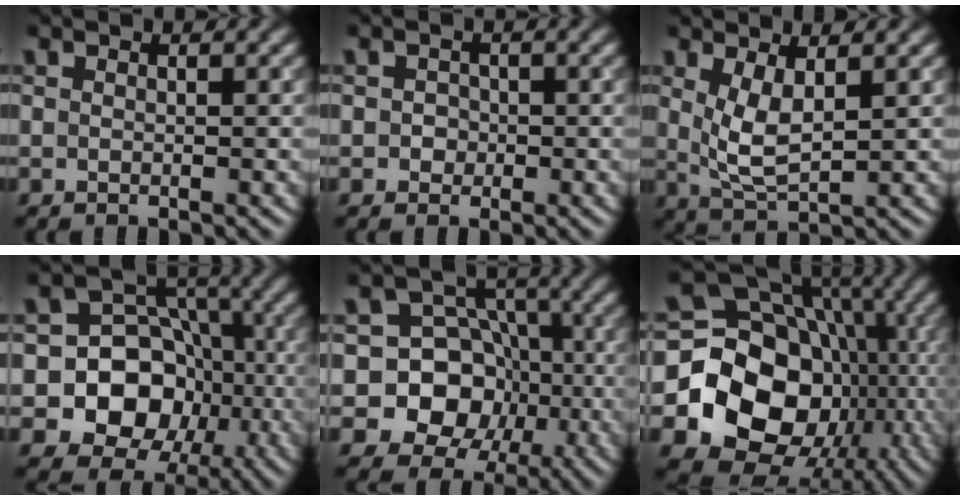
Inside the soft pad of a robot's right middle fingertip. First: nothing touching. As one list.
[{"total": 1.2, "force": [-0.1, 1.1, 0.3], "torque": [0.003, -0.001, -0.003]}, {"total": 3.6, "force": [1.2, 1.3, 3.2], "torque": [-0.071, -0.010, 0.028]}, {"total": 12.3, "force": [-3.3, 10.7, 4.9], "torque": [-0.079, 0.016, -0.088]}, {"total": 11.6, "force": [-3.1, 10.4, 4.0], "torque": [-0.069, 0.020, -0.080]}, {"total": 19.0, "force": [-3.0, 16.0, 9.9], "torque": [-0.139, -0.012, -0.063]}]